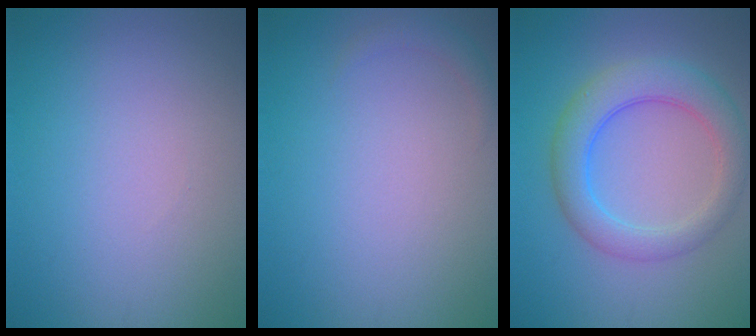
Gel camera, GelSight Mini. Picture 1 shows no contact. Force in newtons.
{"total": 1.1, "press": 1.1, "slide": 0.1}
{"total": 5.6, "press": 5.6, "slide": 0.2}